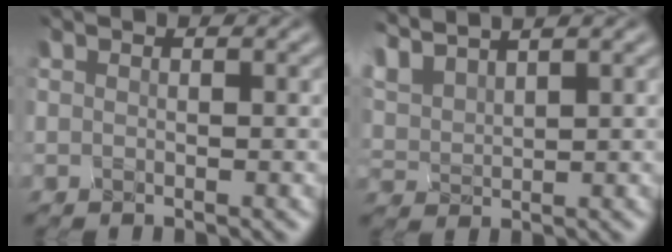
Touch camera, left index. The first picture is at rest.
{"total": 3.9, "force": [3.3, 0.7, 1.9], "torque": [-0.073, 0.014, 0.073]}